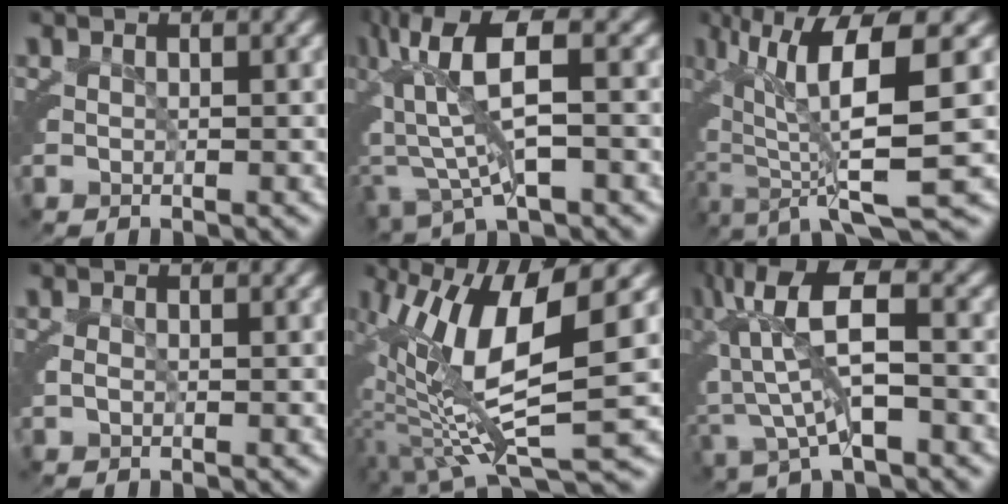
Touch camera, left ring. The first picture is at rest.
{"total": 8.7, "force": [1.9, 4.2, 7.4], "torque": [-0.131, 0.018, 0.024]}
{"total": 8.1, "force": [-0.9, 1.7, 7.9], "torque": [-0.128, -0.006, -0.011]}
{"total": 0.9, "force": [-0.6, 0.5, 0.2], "torque": [-0.013, -0.006, -0.007]}
{"total": 11.9, "force": [-1.5, 5.1, 10.7], "torque": [-0.187, -0.014, -0.020]}
{"total": 8.2, "force": [1.1, 4.0, 7.1], "torque": [-0.132, 0.008, 0.012]}